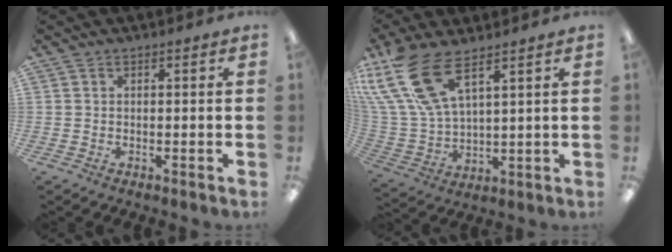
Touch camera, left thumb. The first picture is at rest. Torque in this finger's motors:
{"motor_torque": [2.53, 2.41, 1.68, -1.09, 0.42]}